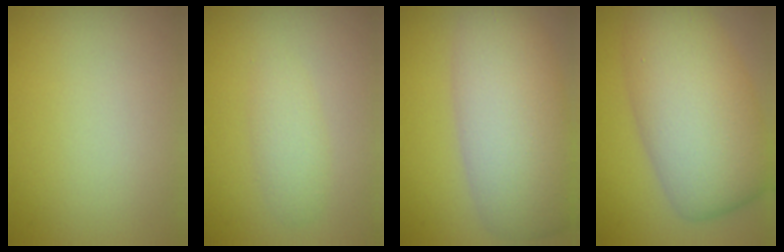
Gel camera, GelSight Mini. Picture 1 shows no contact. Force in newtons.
{"total": 1.8, "press": 1.8, "slide": 0.0}
{"total": 8.9, "press": 8.9, "slide": 0.2}
{"total": 10.3, "press": 10.3, "slide": 0.3}